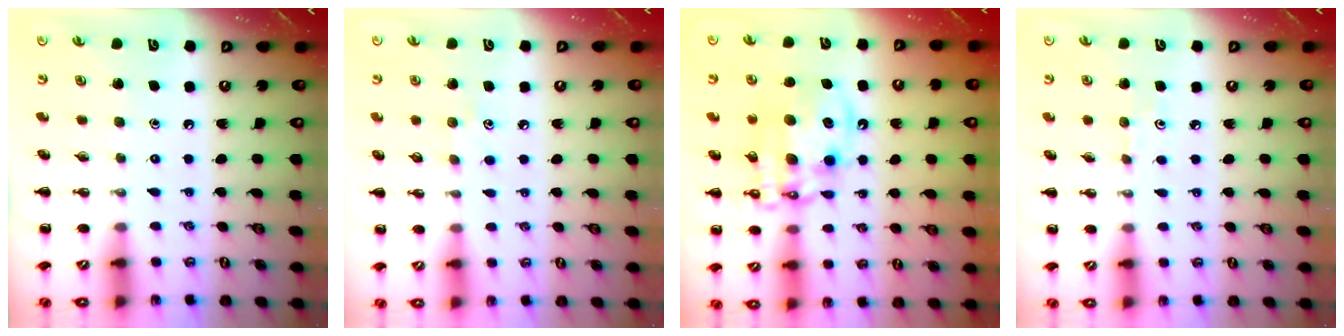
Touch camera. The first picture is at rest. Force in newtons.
{"total": 3.9, "press": 3.7, "slide": 1.0}
{"total": 13.9, "press": 13.5, "slide": 3.1}
{"total": 3.2, "press": 3.0, "slide": 1.2}